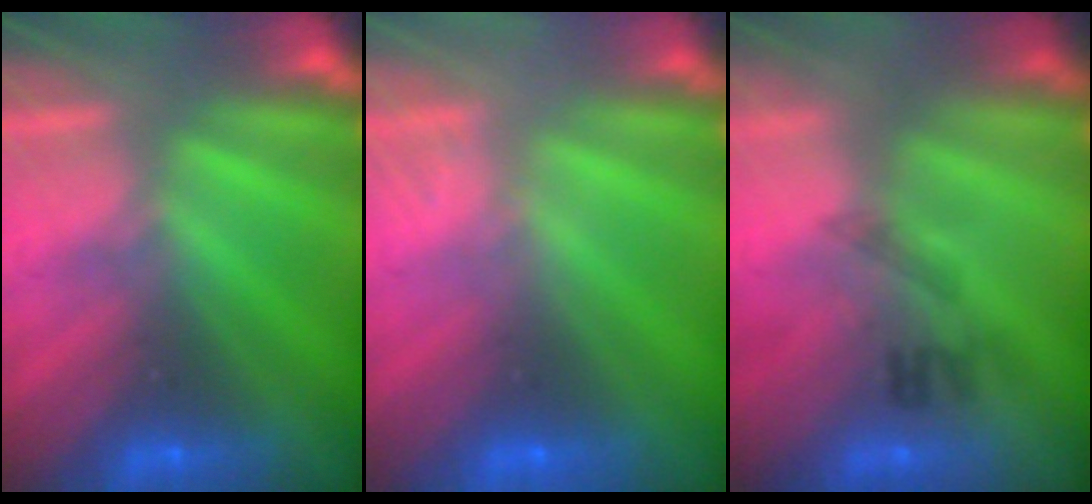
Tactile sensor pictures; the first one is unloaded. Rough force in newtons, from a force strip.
{"total": 1.6}
{"total": 2.3}